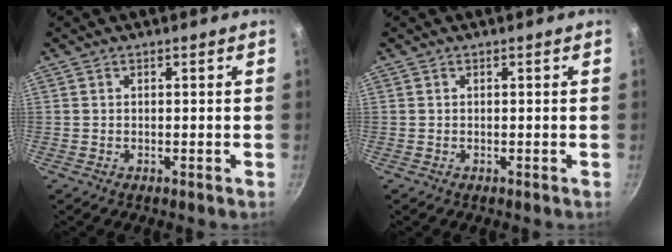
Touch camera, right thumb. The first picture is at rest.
{"total": 0.0}